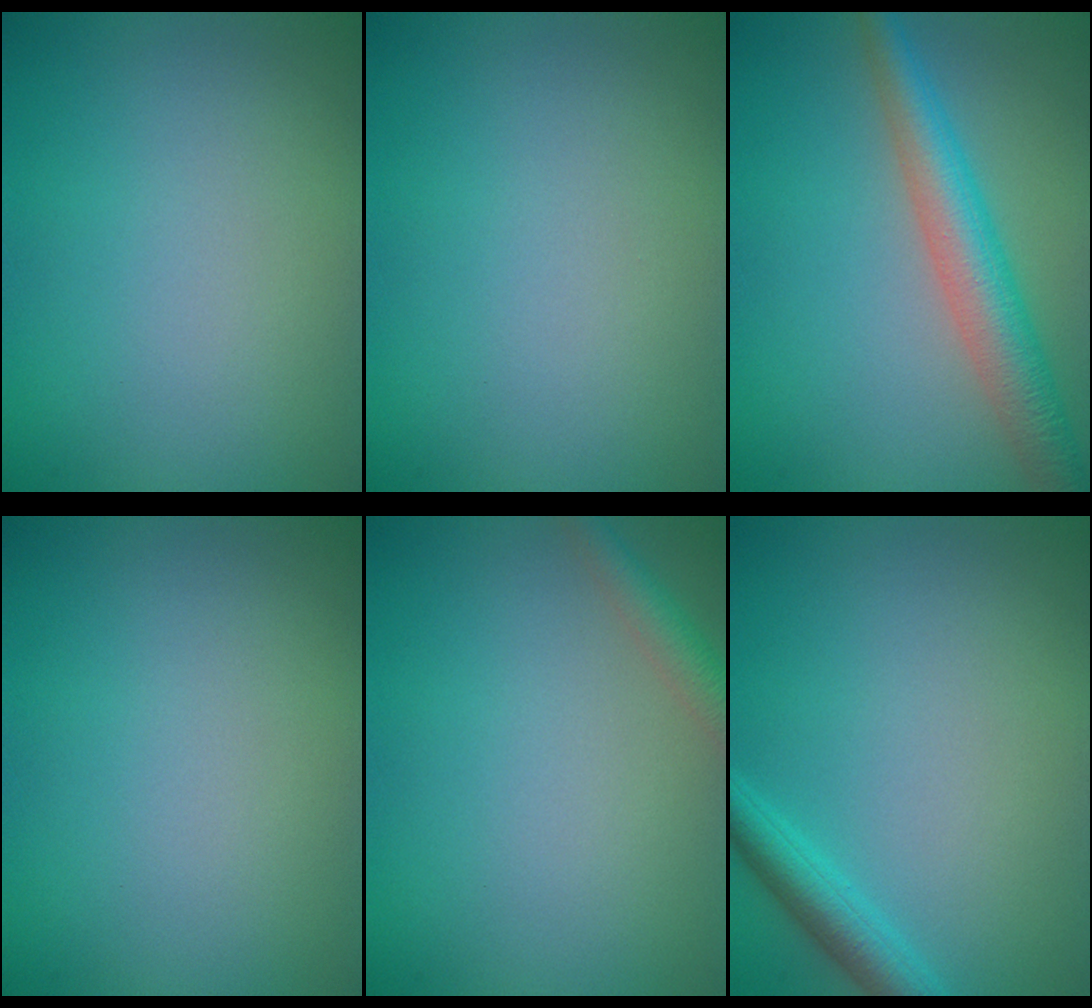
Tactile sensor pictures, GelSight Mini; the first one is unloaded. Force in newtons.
{"total": 0.0}
{"total": 5.4, "press": 5.4, "slide": 0.1}
{"total": 0.0}
{"total": 2.1, "press": 2.1, "slide": 0.1}
{"total": 2.7, "press": 2.7, "slide": 0.1}